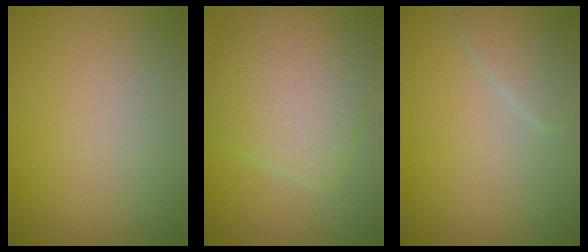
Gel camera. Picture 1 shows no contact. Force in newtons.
{"total": 6.8, "press": 6.7, "slide": 0.3}
{"total": 2.0, "press": 2.0, "slide": 0.1}